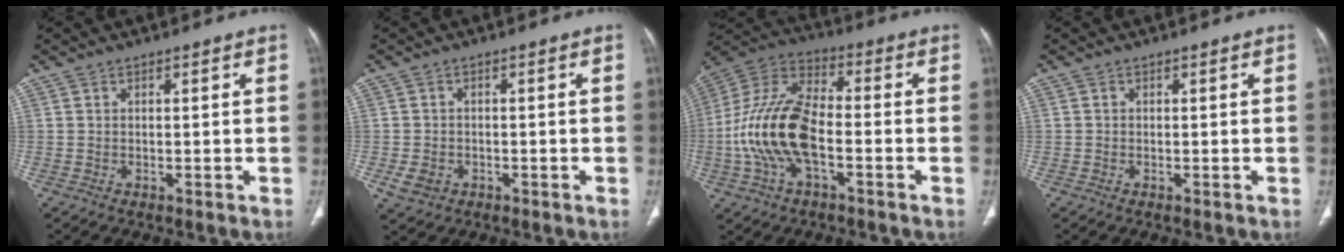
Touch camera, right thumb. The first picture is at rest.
{"total": 3.7, "force": [-1.3, 2.9, 1.8], "torque": [-0.030, 0.003, -0.014]}
{"total": 17.4, "force": [-3.7, 8.8, 14.6], "torque": [-0.305, 0.036, -0.071]}
{"total": 0.0}